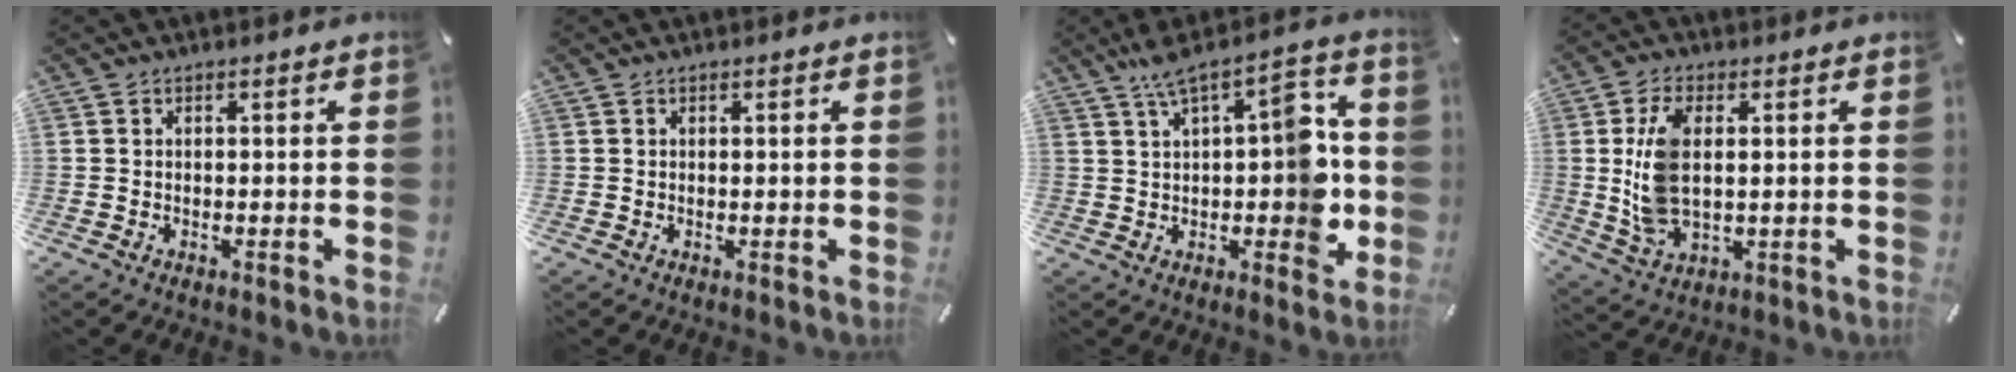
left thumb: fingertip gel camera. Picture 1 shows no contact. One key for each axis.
{"total": 0.0}
{"total": 13.2, "fx": 1.5, "fy": 6.5, "fz": 11.4, "tx": -0.144, "ty": -0.002, "tz": 0.026}
{"total": 11.0, "fx": 1.5, "fy": 5.8, "fz": 9.2, "tx": -0.217, "ty": -0.007, "tz": 0.024}